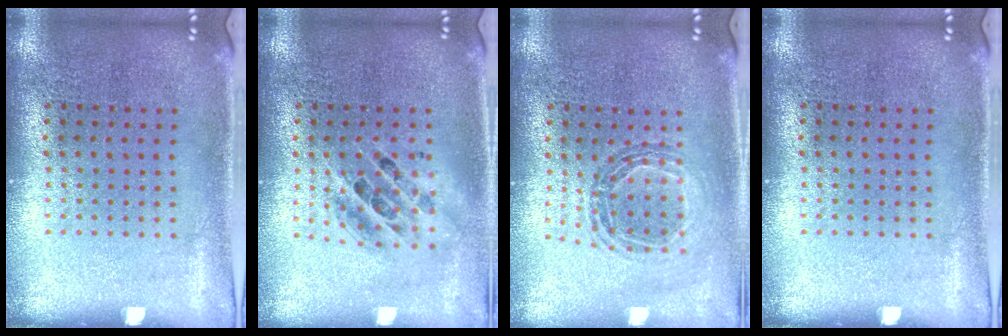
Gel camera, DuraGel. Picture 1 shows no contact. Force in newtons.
{"total": 1.4, "press": 1.3, "slide": 0.7}
{"total": 0.9, "press": 0.9, "slide": 0.2}
{"total": 0.0}